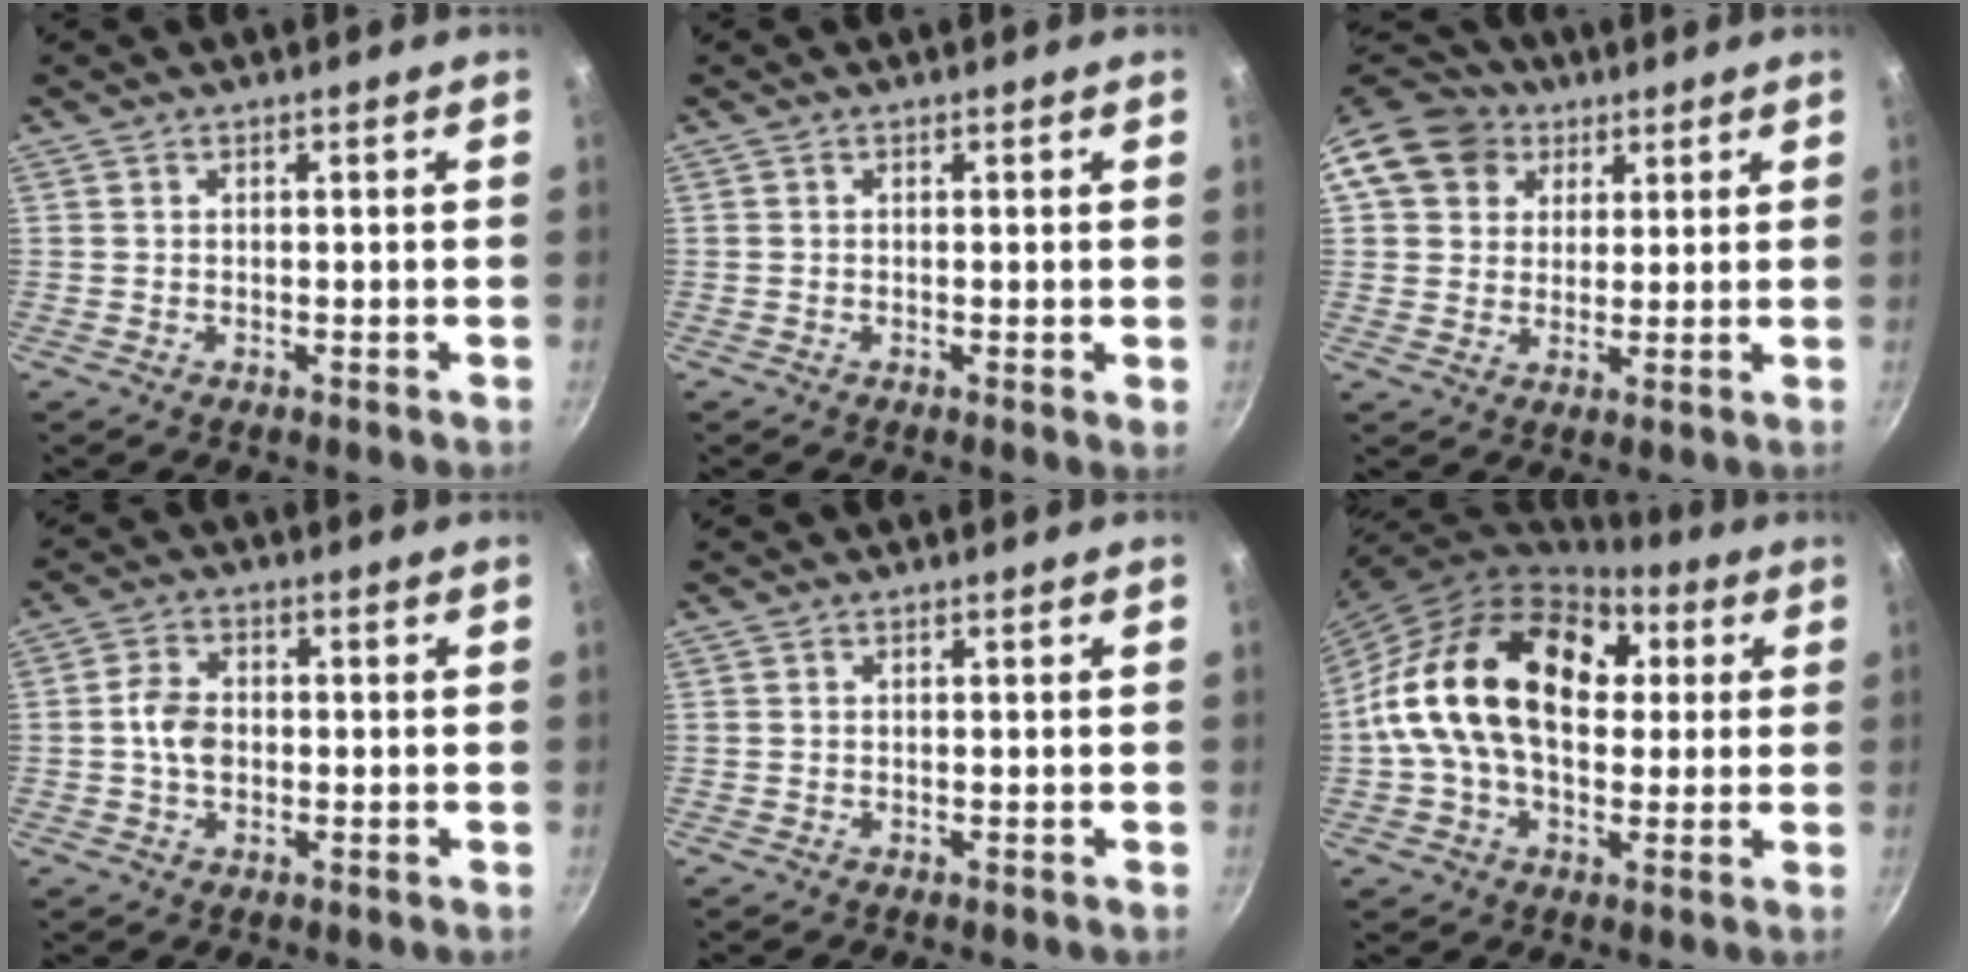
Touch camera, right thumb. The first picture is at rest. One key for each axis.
{"total": 0.8, "fx": 0.1, "fy": 0.1, "fz": 0.8, "tx": -0.012, "ty": -0.003, "tz": -0.003}
{"total": 12.0, "fx": 4.9, "fy": 10.1, "fz": 4.3, "tx": -0.062, "ty": 0.016, "tz": 0.074}
{"total": 5.2, "fx": -0.5, "fy": 3.8, "fz": 3.6, "tx": -0.060, "ty": 0.014, "tz": -0.015}
{"total": 0.0}
{"total": 23.2, "fx": 3.4, "fy": 15.7, "fz": 16.8, "tx": -0.269, "ty": 0.035, "tz": 0.044}